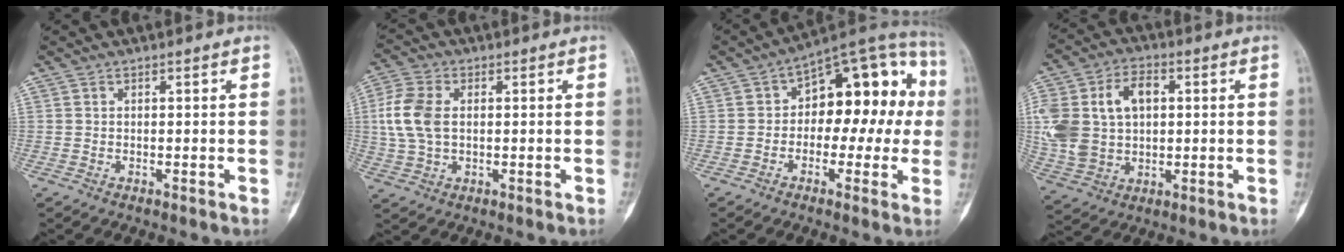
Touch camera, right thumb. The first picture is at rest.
{"total": 8.8, "force": [1.0, 5.5, 6.8], "torque": [-0.158, 0.007, 0.020]}
{"total": 17.1, "force": [0.8, 10.1, 13.7], "torque": [-0.127, 0.046, 0.003]}
{"total": 17.5, "force": [2.8, 12.3, 12.0], "torque": [-0.251, 0.015, 0.058]}